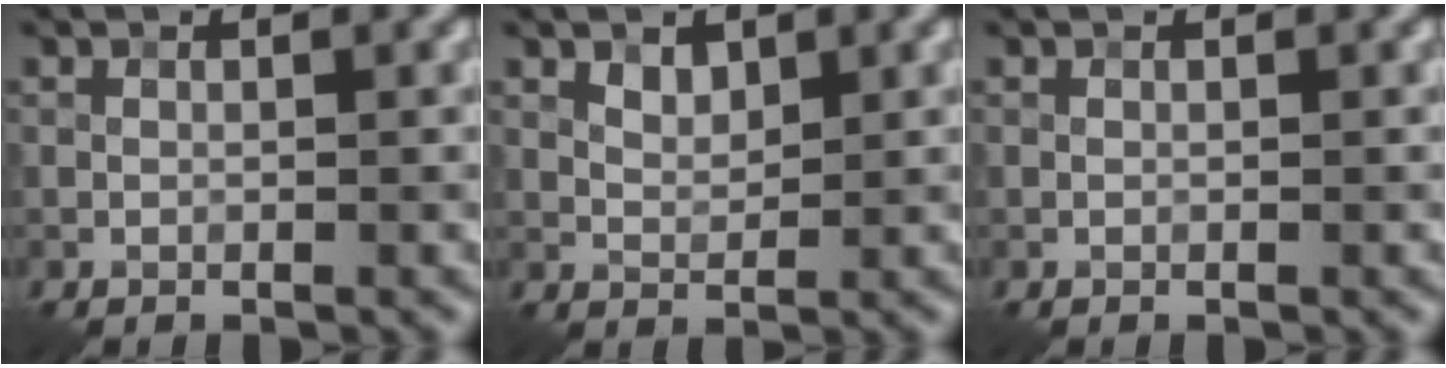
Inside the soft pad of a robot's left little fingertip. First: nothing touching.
{"total": 1.6, "force": [1.0, 0.9, 0.9], "torque": [-0.016, -0.001, 0.023]}
{"total": 0.0}